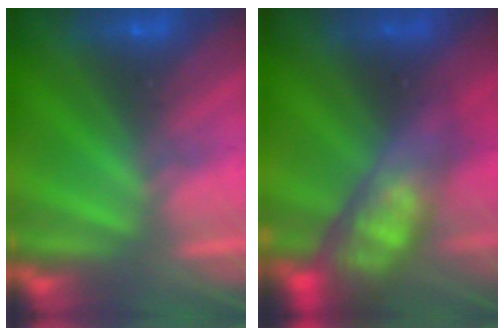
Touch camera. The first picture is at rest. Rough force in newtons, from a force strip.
{"total": 5.8}